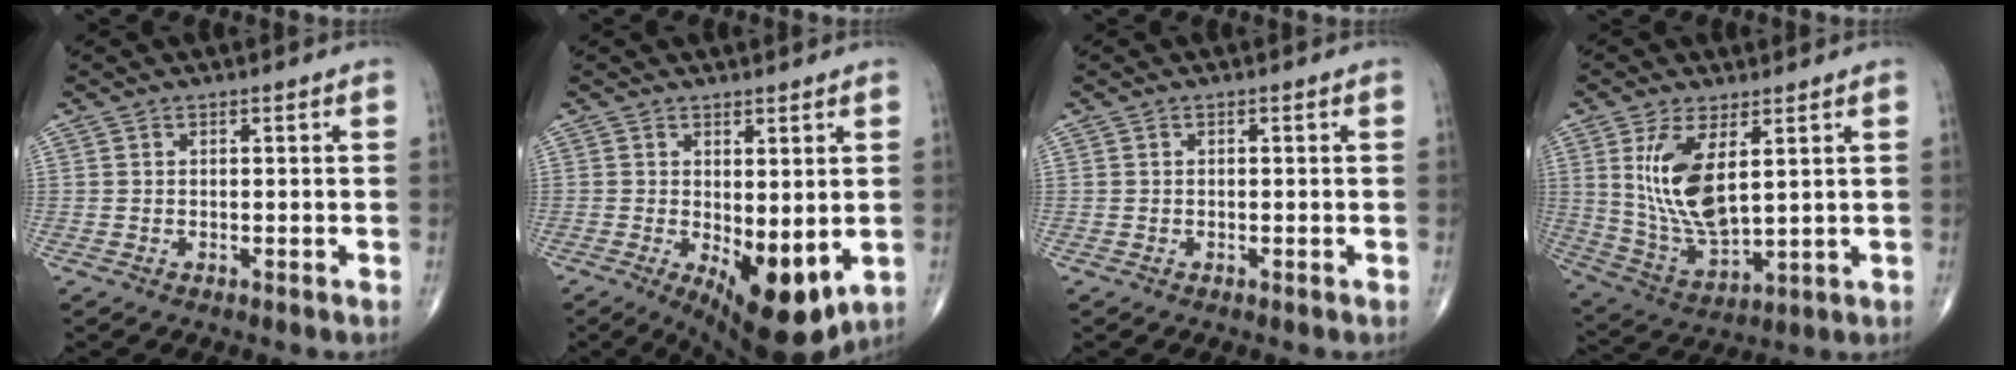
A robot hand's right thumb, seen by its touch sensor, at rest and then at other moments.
{"total": 10.8, "force": [-1.9, 4.6, 9.6], "torque": [-0.135, -0.022, -0.010]}
{"total": 0.0}
{"total": 13.1, "force": [3.8, 5.7, 11.2], "torque": [-0.220, -0.026, 0.090]}